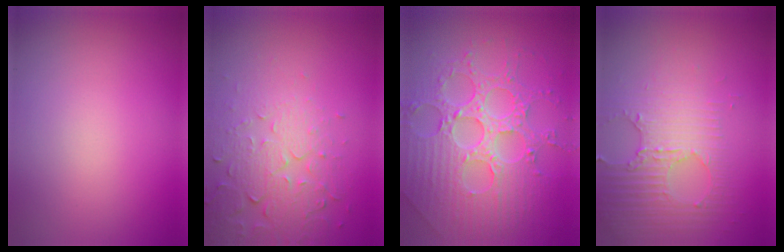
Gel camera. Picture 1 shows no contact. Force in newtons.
{"total": 5.2, "press": 3.8, "slide": 3.5}
{"total": 8.1, "press": 6.0, "slide": 5.5}
{"total": 3.5, "press": 3.4, "slide": 1.1}